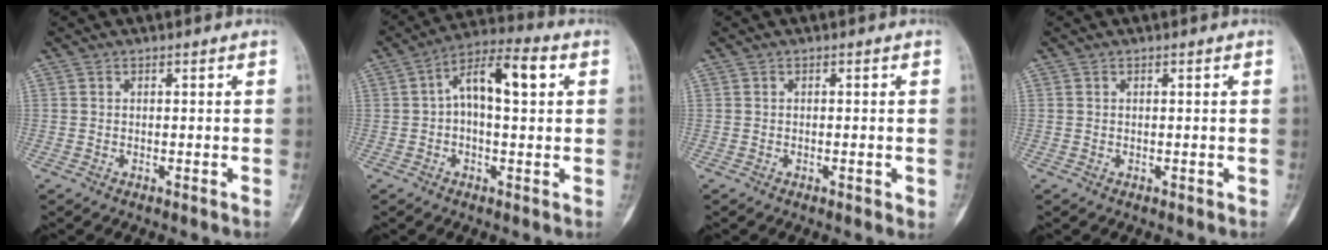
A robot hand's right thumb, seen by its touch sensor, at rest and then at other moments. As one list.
[{"total": 11.3, "force": [2.0, 5.0, 10.0], "torque": [-0.156, 0.035, 0.025]}, {"total": 1.5, "force": [-0.4, 0.7, 1.3], "torque": [-0.011, -0.001, -0.006]}, {"total": 0.0}]